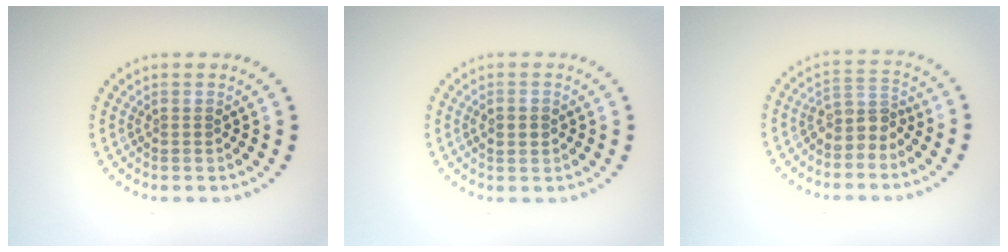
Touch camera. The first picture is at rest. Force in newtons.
{"total": 2.0, "press": 1.9, "slide": 0.3}
{"total": 2.7, "press": 2.1, "slide": 1.7}